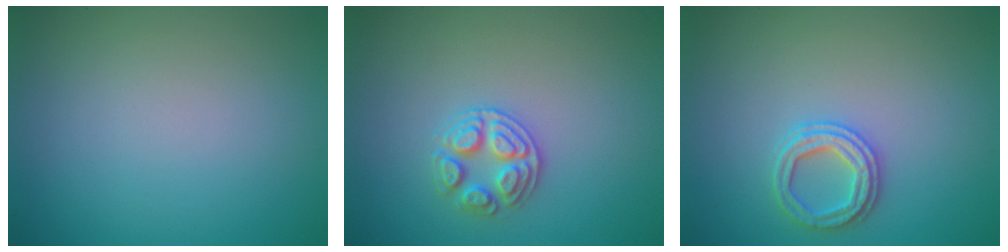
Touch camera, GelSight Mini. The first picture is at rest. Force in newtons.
{"total": 2.6, "press": 2.6, "slide": 0.6}
{"total": 2.4, "press": 2.4, "slide": 0.1}